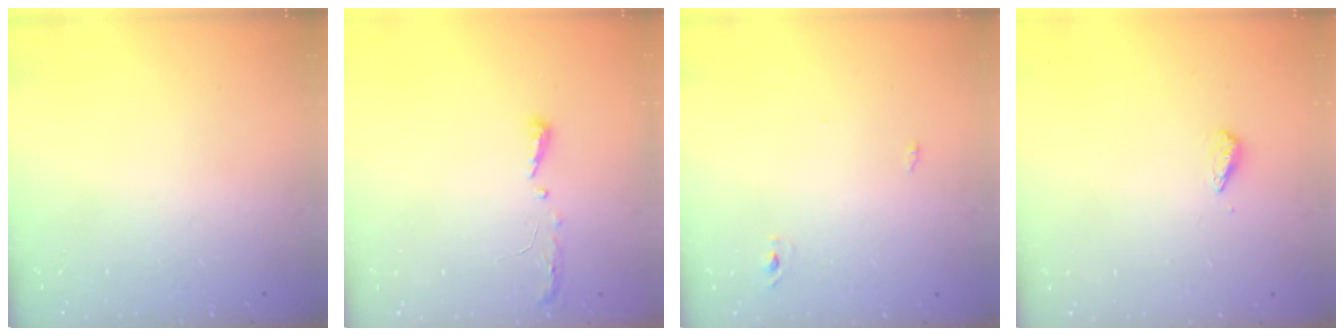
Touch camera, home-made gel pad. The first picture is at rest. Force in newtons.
{"total": 4.1, "press": 4.0, "slide": 0.6}
{"total": 2.4, "press": 2.2, "slide": 1.0}
{"total": 2.9, "press": 2.9, "slide": 0.4}